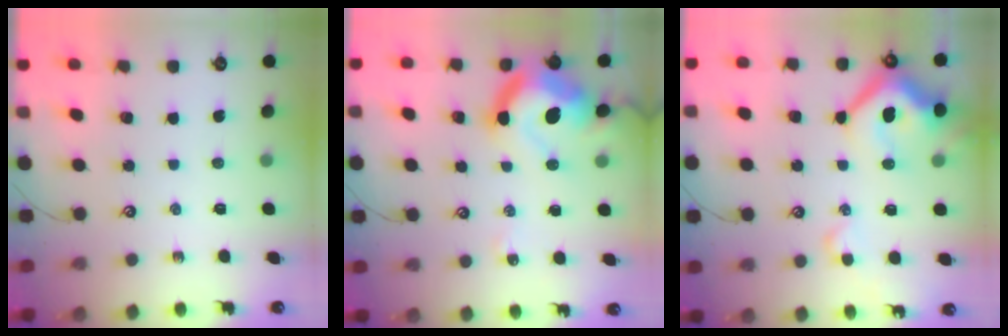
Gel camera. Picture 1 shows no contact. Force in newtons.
{"total": 19.0, "press": 18.8, "slide": 2.3}
{"total": 16.4, "press": 16.2, "slide": 2.5}